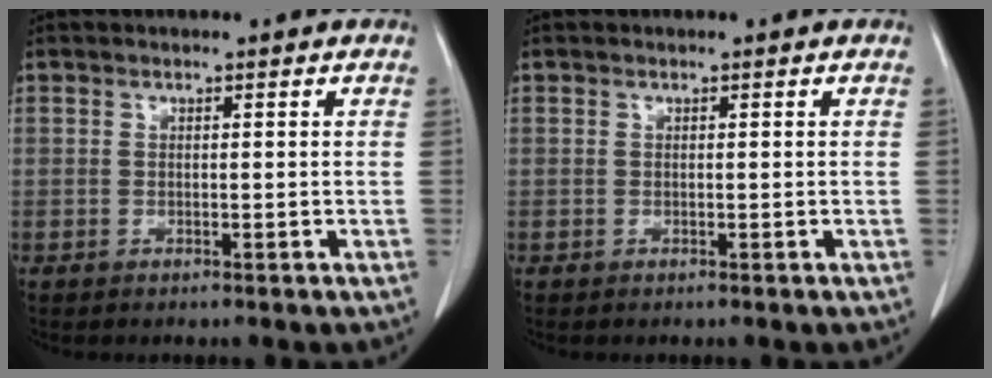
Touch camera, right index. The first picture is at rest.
{"total": 0.0}